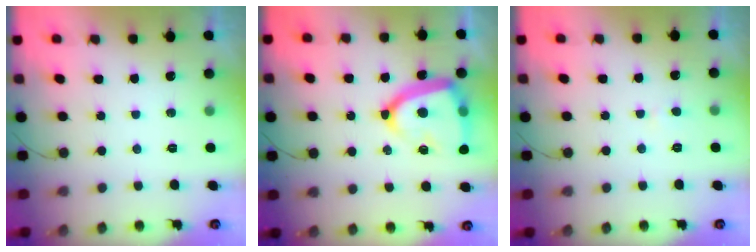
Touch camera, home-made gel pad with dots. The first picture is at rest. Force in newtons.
{"total": 18.2, "press": 18.1, "slide": 1.7}
{"total": 2.2, "press": 2.2, "slide": 0.2}